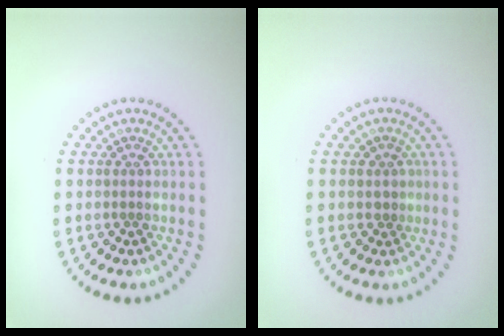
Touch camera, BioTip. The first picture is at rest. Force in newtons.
{"total": 0.7, "press": 0.4, "slide": 0.6}